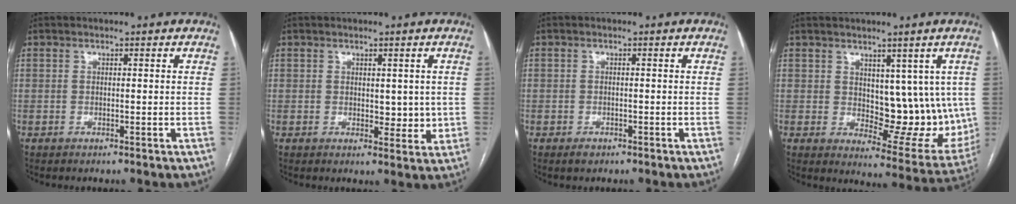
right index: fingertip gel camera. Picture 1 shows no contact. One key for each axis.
{"total": 3.8, "fx": 0.5, "fy": 2.3, "fz": 3.0, "tx": -0.031, "ty": -0.005, "tz": 0.011}
{"total": 1.5, "fx": -1.0, "fy": 1.1, "fz": 0.5, "tx": -0.008, "ty": 0.002, "tz": -0.011}
{"total": 12.1, "fx": 1.8, "fy": 6.4, "fz": 10.1, "tx": -0.109, "ty": -0.003, "tz": 0.041}